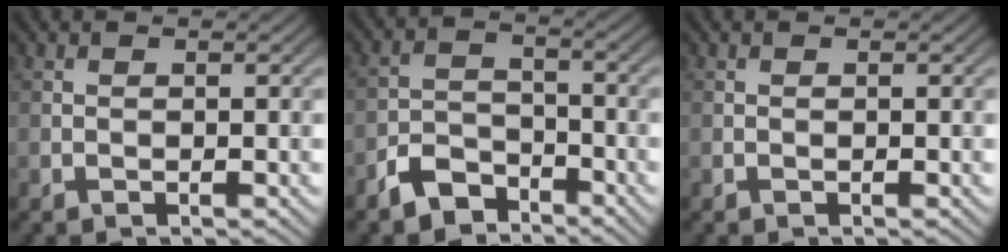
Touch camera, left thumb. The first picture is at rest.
{"total": 5.5, "force": [-4.2, 2.8, 2.2], "torque": [-0.043, -0.001, -0.095]}
{"total": 0.0}